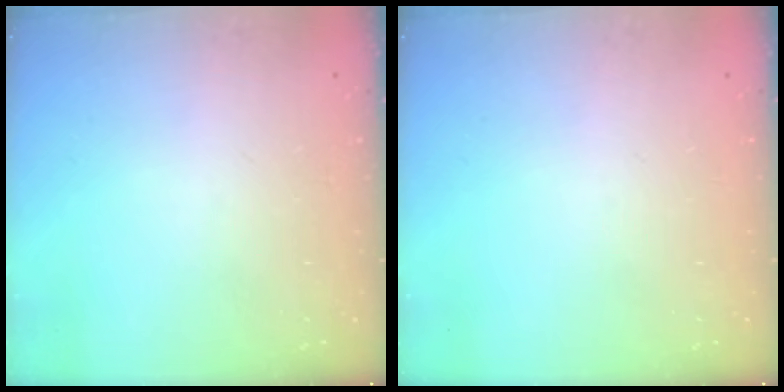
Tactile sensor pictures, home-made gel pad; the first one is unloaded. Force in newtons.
{"total": 0.0}